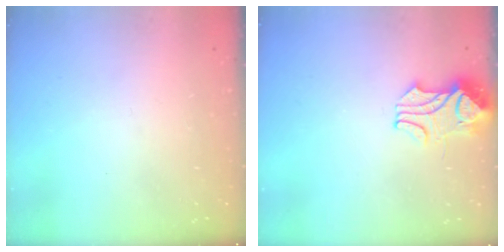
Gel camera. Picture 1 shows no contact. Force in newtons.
{"total": 2.1, "press": 1.9, "slide": 0.9}